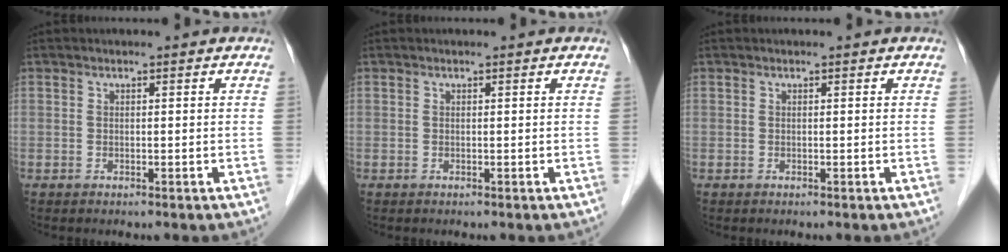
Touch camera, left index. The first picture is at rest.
{"total": 0.0}
{"total": 0.0}